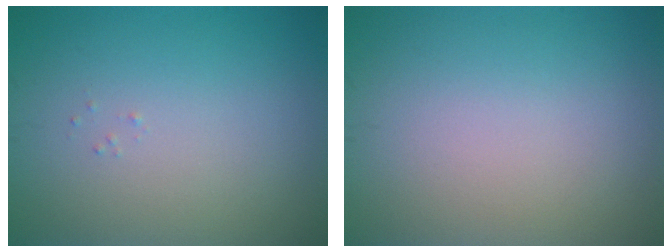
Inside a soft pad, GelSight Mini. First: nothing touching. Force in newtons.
{"total": 0.0}